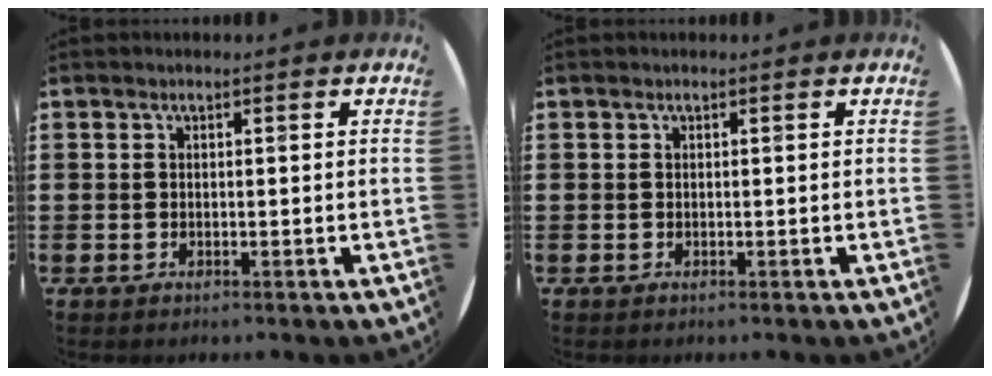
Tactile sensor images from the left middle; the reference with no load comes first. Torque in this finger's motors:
{"motor_torque": [-0.03, 0.02, 0.00, 0.00]}